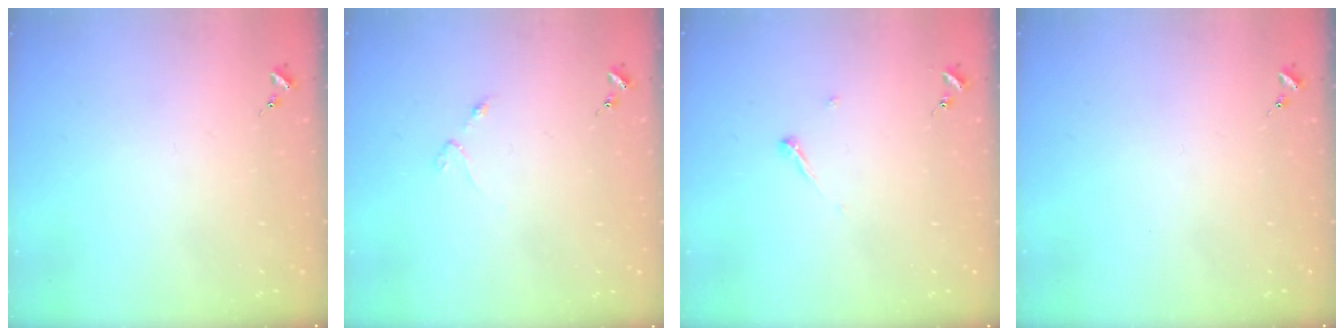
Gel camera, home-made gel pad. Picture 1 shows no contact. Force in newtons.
{"total": 2.5, "press": 2.4, "slide": 0.4}
{"total": 3.2, "press": 3.2, "slide": 0.3}
{"total": 0.0}